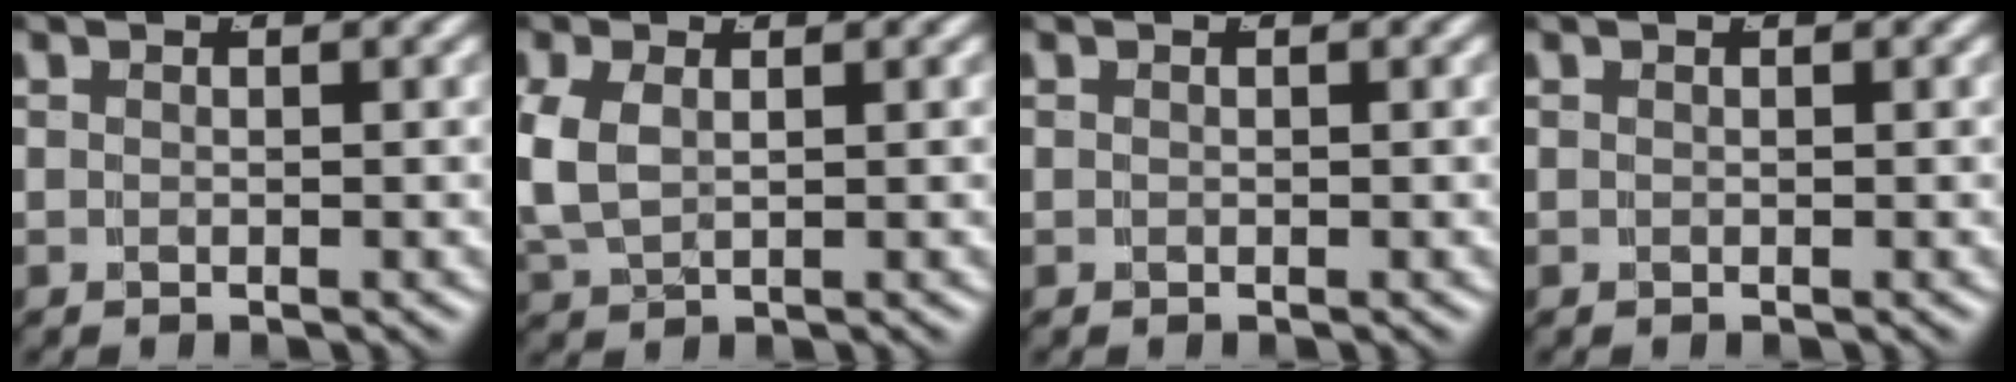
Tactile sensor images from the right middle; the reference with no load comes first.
{"total": 3.5, "force": [0.5, 2.5, 2.4], "torque": [-0.069, -0.011, 0.023]}
{"total": 0.0}
{"total": 0.0}